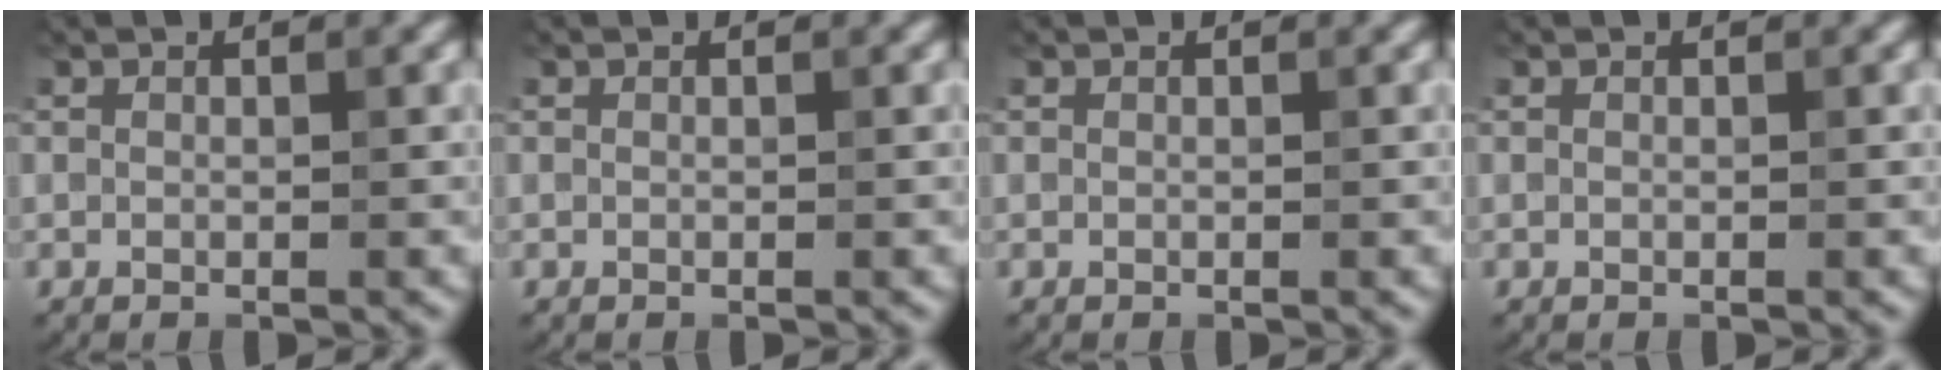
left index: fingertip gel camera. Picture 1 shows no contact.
{"total": 0.0}
{"total": 0.0}
{"total": 0.0}